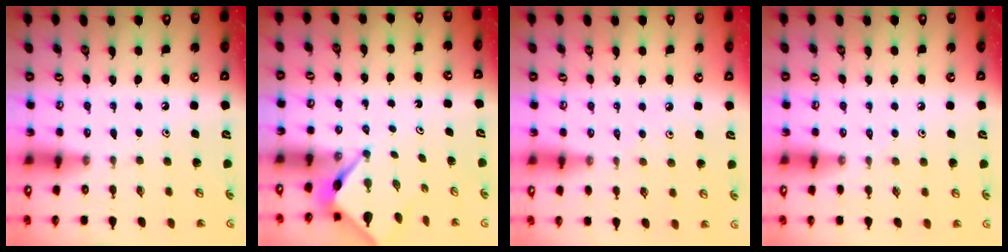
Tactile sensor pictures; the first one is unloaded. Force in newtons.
{"total": 3.9, "press": 3.9, "slide": 0.2}
{"total": 2.7, "press": 2.6, "slide": 0.5}
{"total": 2.8, "press": 2.7, "slide": 0.5}